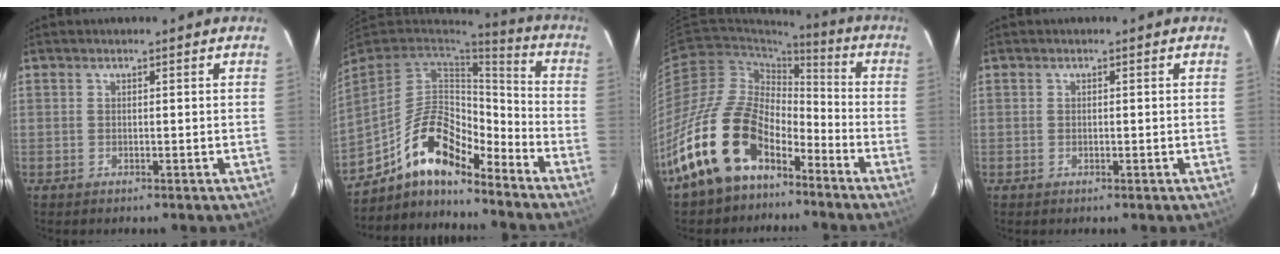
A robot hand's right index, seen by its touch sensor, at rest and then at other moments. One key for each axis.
{"total": 14.9, "fx": -10.8, "fy": 5.5, "fz": 8.8, "tx": -0.177, "ty": 0.012, "tz": -0.201}
{"total": 19.0, "fx": -12.1, "fy": 10.4, "fz": 10.3, "tx": -0.207, "ty": 0.011, "tz": -0.221}
{"total": 0.0}